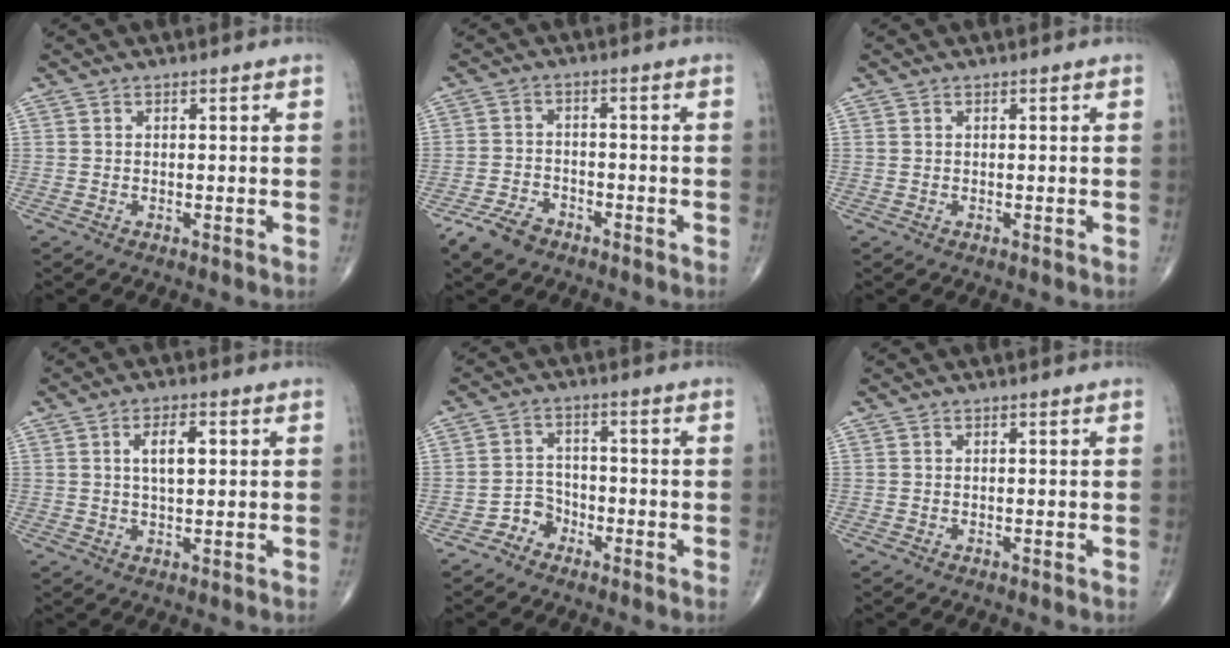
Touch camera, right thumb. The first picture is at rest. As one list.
[{"total": 5.7, "force": [-4.1, 3.3, 2.2], "torque": [-0.037, 0.016, -0.078]}, {"total": 0.0}, {"total": 5.5, "force": [1.4, 2.4, 4.8], "torque": [-0.079, 0.000, 0.024]}, {"total": 3.9, "force": [-2.6, 2.9, 0.3], "torque": [0.017, 0.022, -0.054]}, {"total": 0.0}]